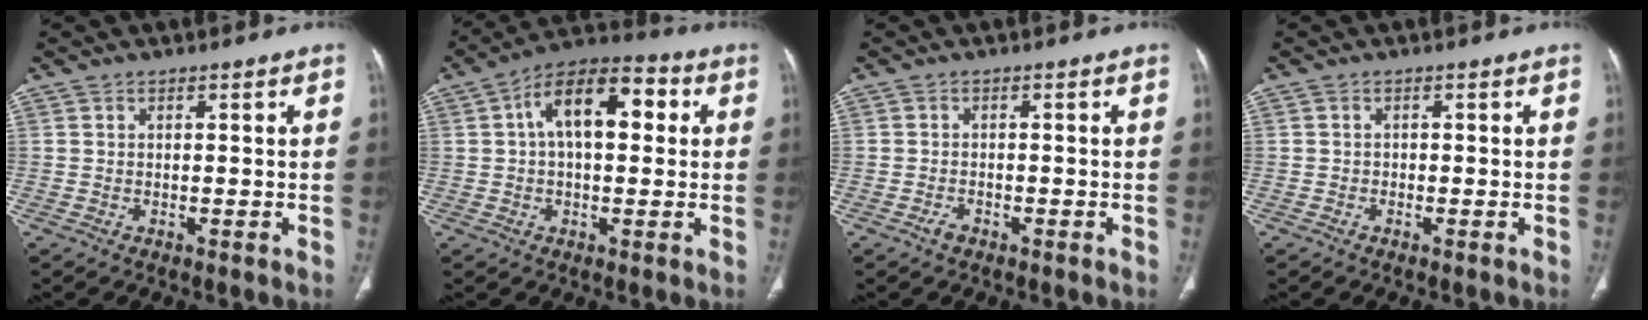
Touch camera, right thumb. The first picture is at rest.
{"total": 13.9, "force": [2.9, 7.4, 11.4], "torque": [-0.169, 0.032, 0.039]}
{"total": 1.5, "force": [-1.0, 0.8, 0.7], "torque": [-0.016, 0.005, -0.018]}
{"total": 0.6, "force": [-0.3, 0.5, 0.1], "torque": [0.000, 0.003, -0.010]}